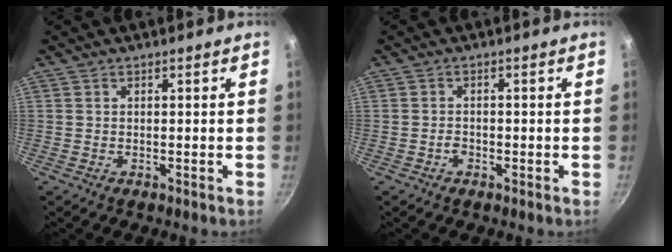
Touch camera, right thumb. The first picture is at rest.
{"total": 1.4, "force": [-0.8, 1.0, 0.7], "torque": [-0.012, 0.009, -0.011]}